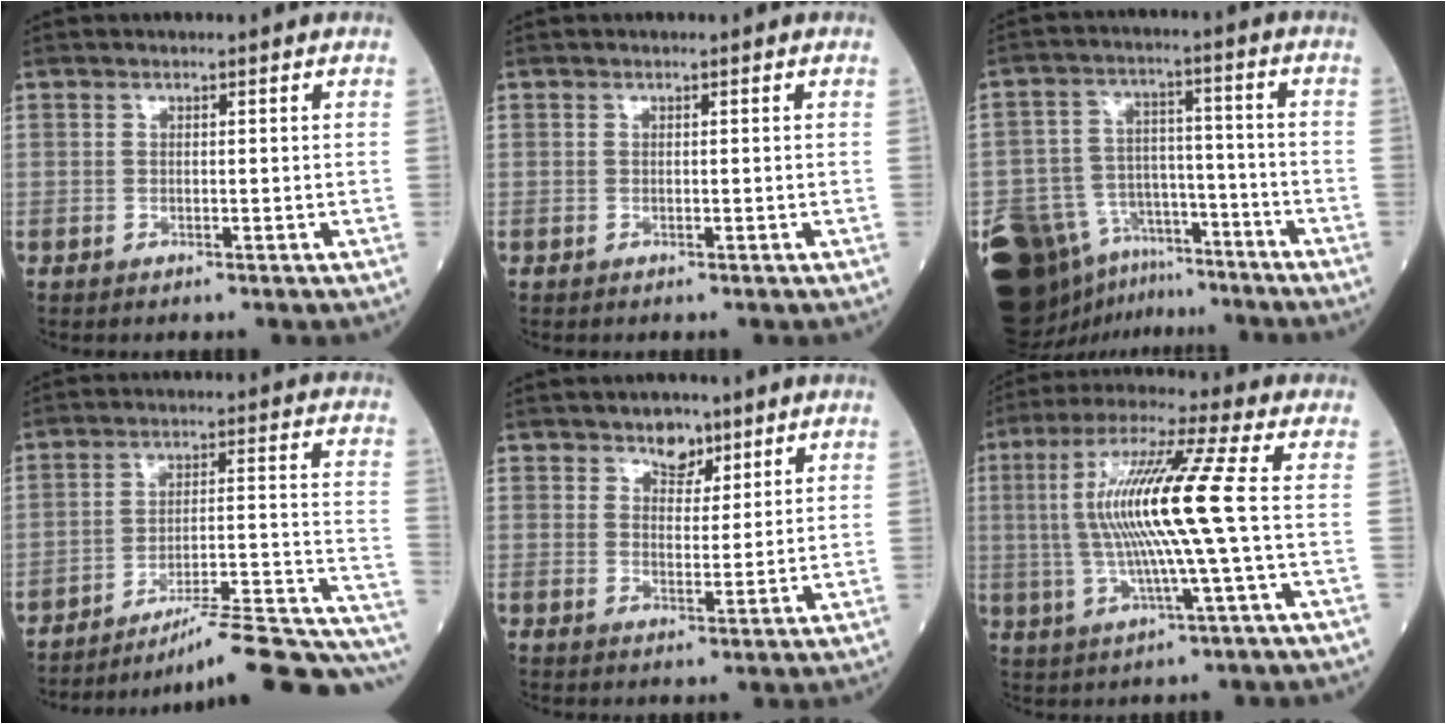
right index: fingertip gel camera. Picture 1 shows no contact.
{"total": 0.0}
{"total": 17.3, "force": [-12.9, 9.6, 6.2], "torque": [-0.122, 0.039, -0.199]}
{"total": 20.0, "force": [-17.4, 0.4, 9.8], "torque": [-0.072, 0.027, -0.246]}
{"total": 4.1, "force": [2.9, 2.3, 1.7], "torque": [-0.020, 0.002, 0.047]}
{"total": 13.9, "force": [0.7, -1.0, 13.8], "torque": [-0.279, 0.011, 0.007]}